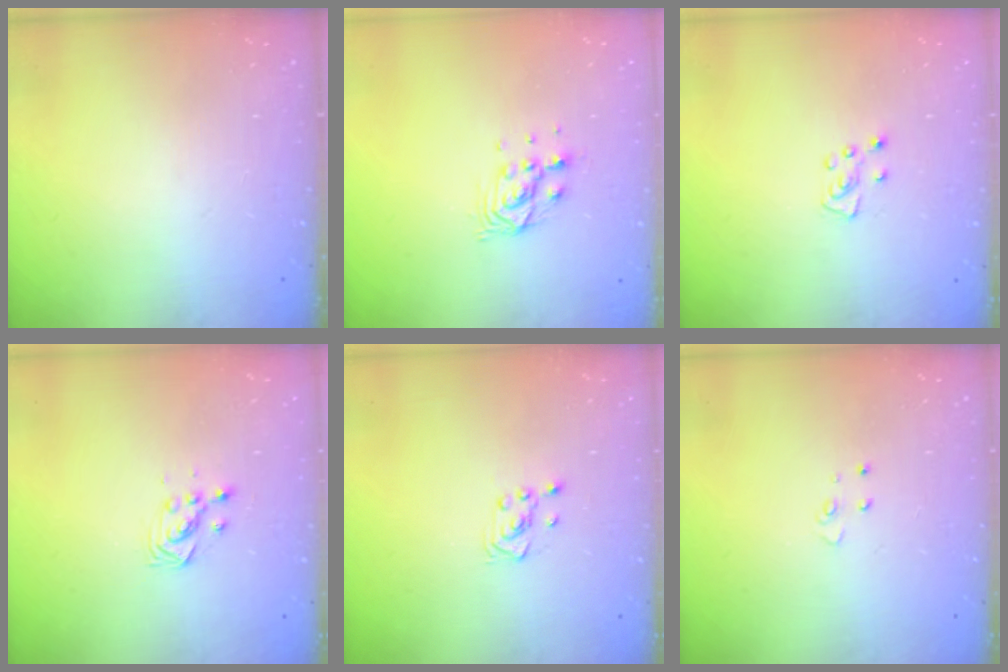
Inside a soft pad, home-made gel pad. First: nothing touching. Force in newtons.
{"total": 6.8, "press": 6.8, "slide": 0.5}
{"total": 5.0, "press": 5.0, "slide": 0.5}
{"total": 2.9, "press": 2.9, "slide": 0.3}
{"total": 3.1, "press": 3.0, "slide": 0.8}
{"total": 3.6, "press": 3.6, "slide": 0.4}